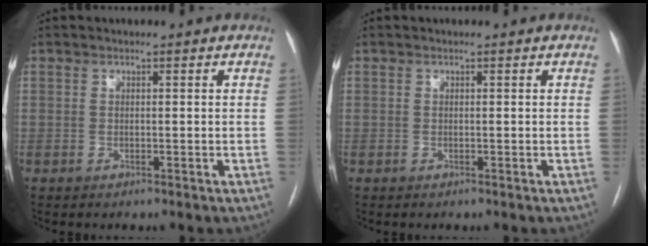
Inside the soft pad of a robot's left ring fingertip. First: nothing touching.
{"total": 0.0}